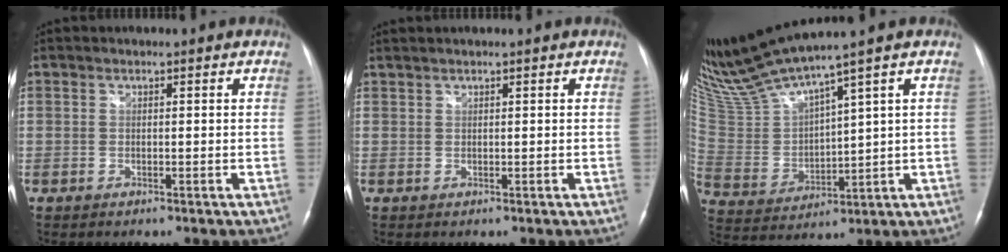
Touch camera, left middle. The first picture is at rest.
{"total": 1.0, "force": [0.9, -0.1, 0.4], "torque": [-0.010, 0.010, 0.022]}
{"total": 11.9, "force": [10.4, -1.4, 5.5], "torque": [-0.125, -0.007, 0.219]}